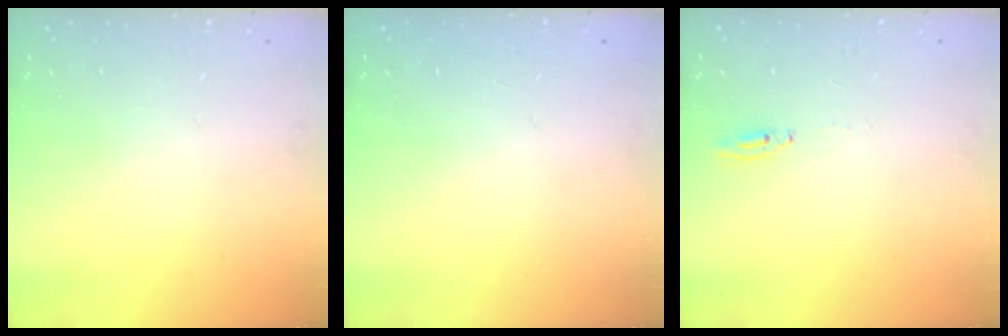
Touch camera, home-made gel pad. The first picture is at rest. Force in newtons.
{"total": 0.0}
{"total": 2.9, "press": 2.8, "slide": 0.2}